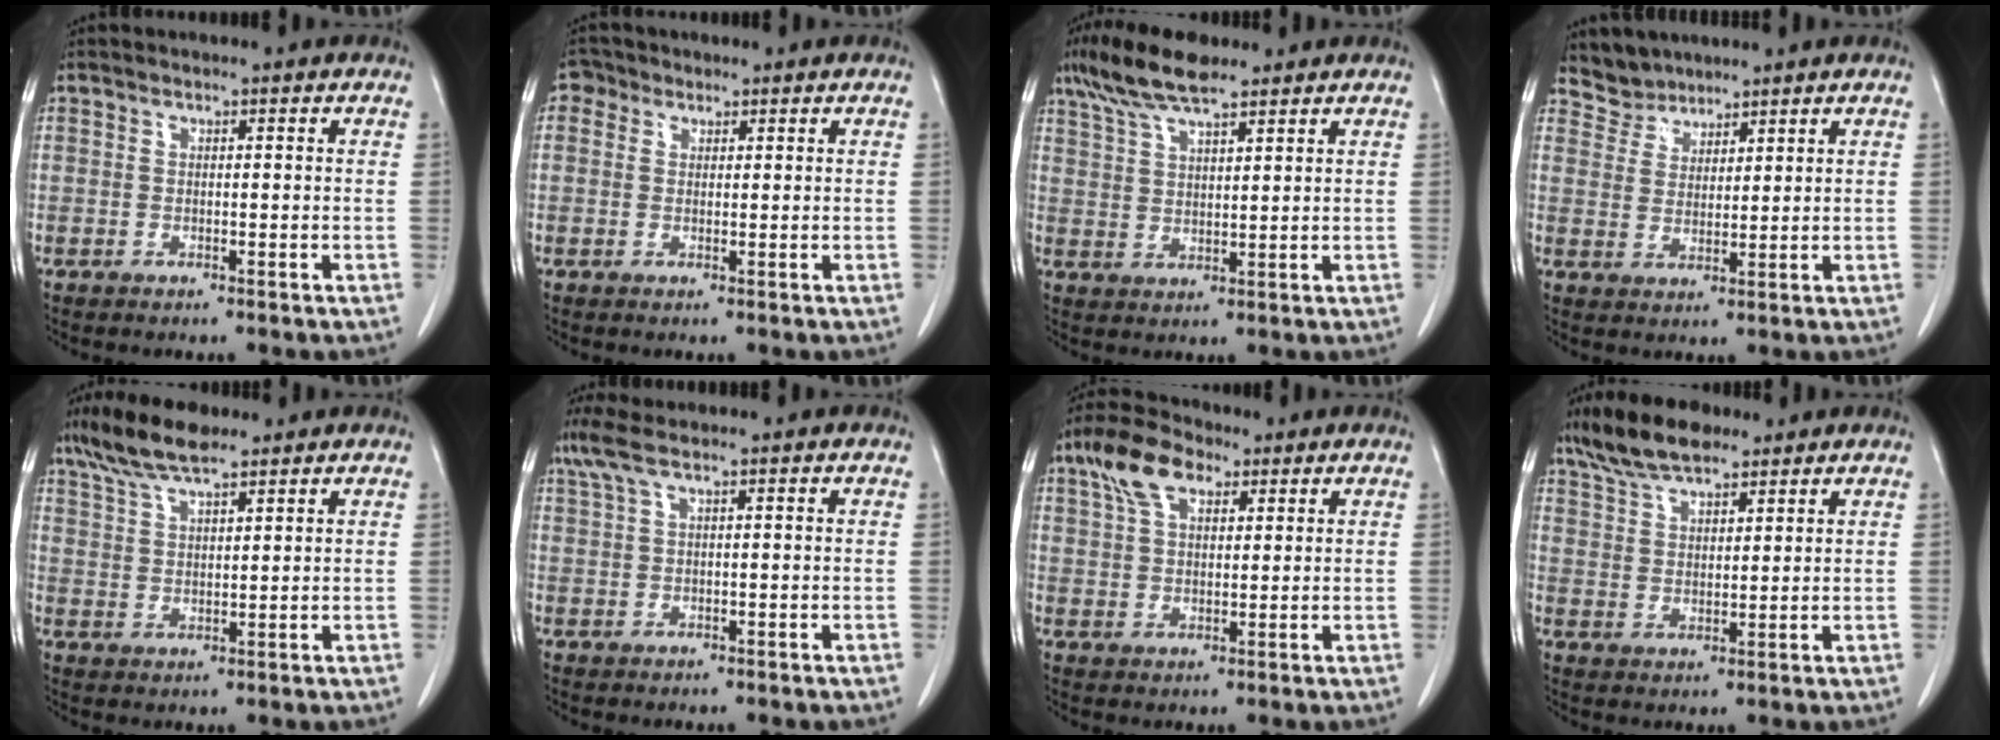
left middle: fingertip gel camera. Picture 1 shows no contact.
{"total": 2.3, "force": [1.1, 1.9, 0.6], "torque": [-0.010, 0.007, 0.013]}
{"total": 8.7, "force": [6.6, 1.9, 5.3], "torque": [-0.114, 0.018, 0.122]}
{"total": 4.0, "force": [3.6, 1.6, -0.6], "torque": [0.015, 0.006, 0.072]}
{"total": 8.1, "force": [6.2, 1.8, 4.9], "torque": [-0.104, 0.016, 0.115]}
{"total": 3.1, "force": [1.9, 0.2, 2.4], "torque": [-0.069, 0.023, 0.048]}
{"total": 7.5, "force": [4.0, 3.7, 5.0], "torque": [-0.107, 0.023, 0.075]}
{"total": 8.7, "force": [6.8, 2.8, 4.6], "torque": [-0.094, 0.018, 0.126]}